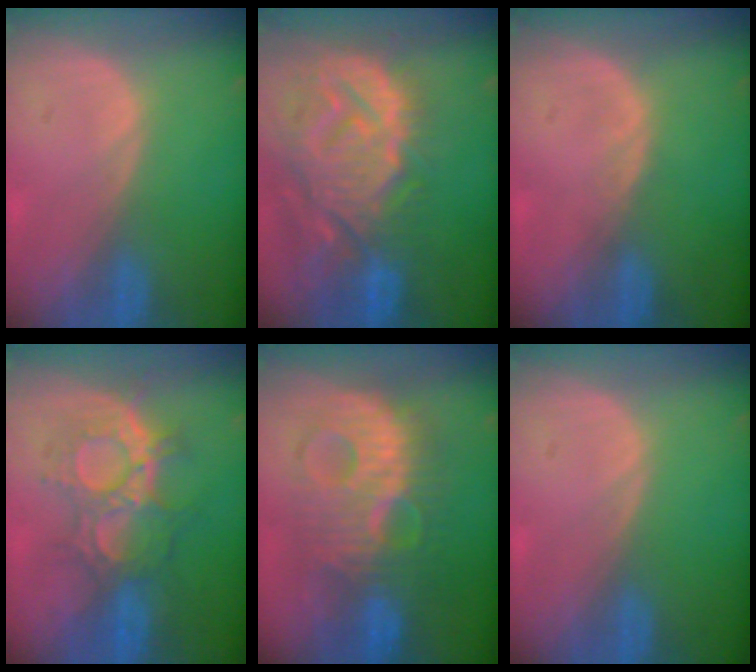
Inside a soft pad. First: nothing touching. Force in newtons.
{"total": 14.3, "press": 12.3, "slide": 7.3}
{"total": 0.7, "press": 0.6, "slide": 0.2}
{"total": 8.8, "press": 8.8, "slide": 0.9}
{"total": 10.9, "press": 10.9, "slide": 0.5}
{"total": 0.0}